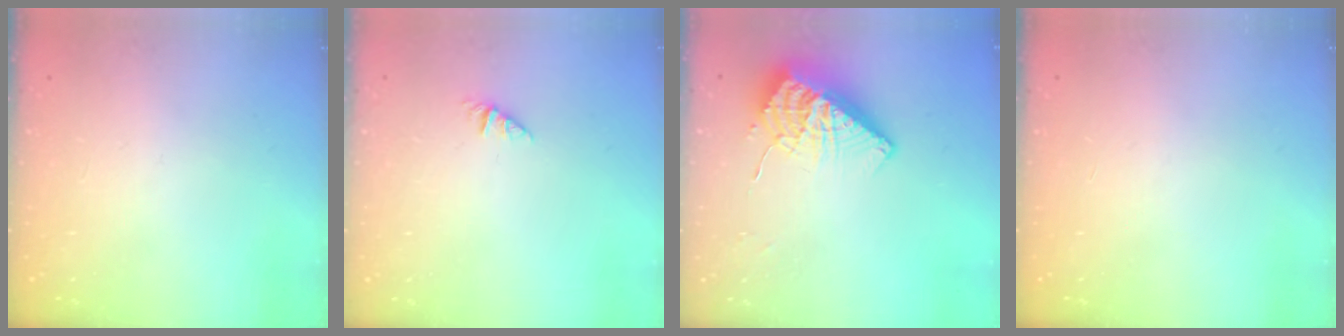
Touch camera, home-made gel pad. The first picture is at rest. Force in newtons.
{"total": 0.8, "press": 0.8, "slide": 0.1}
{"total": 11.1, "press": 11.1, "slide": 0.8}
{"total": 0.0}